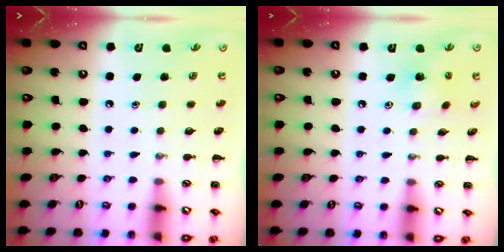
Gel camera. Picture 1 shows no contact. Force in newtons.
{"total": 2.7, "press": 2.7, "slide": 0.6}